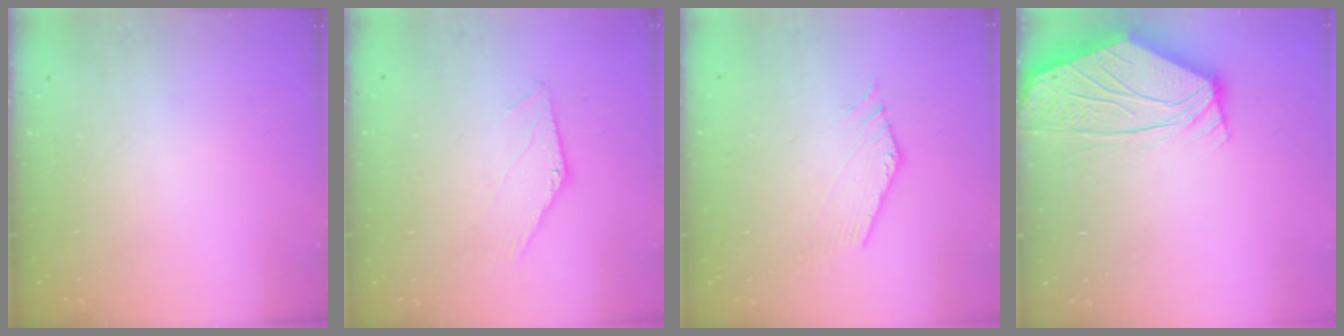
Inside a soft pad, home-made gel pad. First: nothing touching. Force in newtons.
{"total": 0.0}
{"total": 1.3, "press": 1.3, "slide": 0.1}
{"total": 7.0, "press": 6.9, "slide": 1.1}